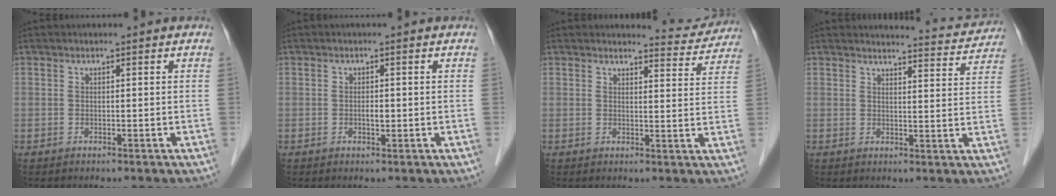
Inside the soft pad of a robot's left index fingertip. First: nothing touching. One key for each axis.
{"total": 1.1, "fx": -0.2, "fy": 0.5, "fz": 1.0, "tx": -0.019, "ty": 0.001, "tz": -0.003}
{"total": 5.2, "fx": 5.1, "fy": 0.7, "fz": -0.5, "tx": 0.006, "ty": -0.021, "tz": 0.047}
{"total": 7.5, "fx": 7.5, "fy": 0.4, "fz": 0.2, "tx": -0.001, "ty": -0.016, "tz": 0.075}